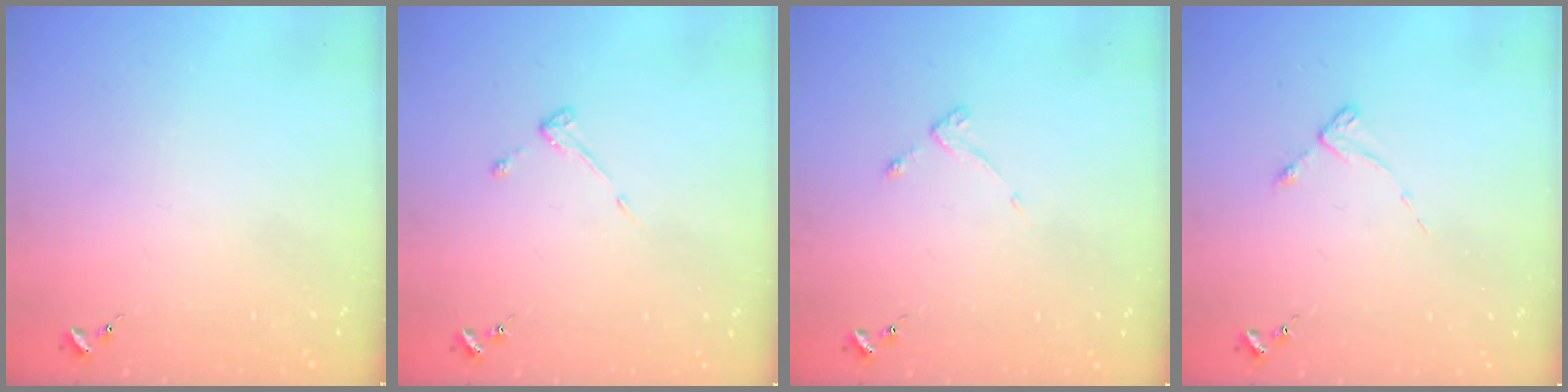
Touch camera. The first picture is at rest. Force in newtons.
{"total": 3.0, "press": 3.0, "slide": 0.4}
{"total": 2.6, "press": 2.6, "slide": 0.5}
{"total": 2.8, "press": 2.8, "slide": 0.3}